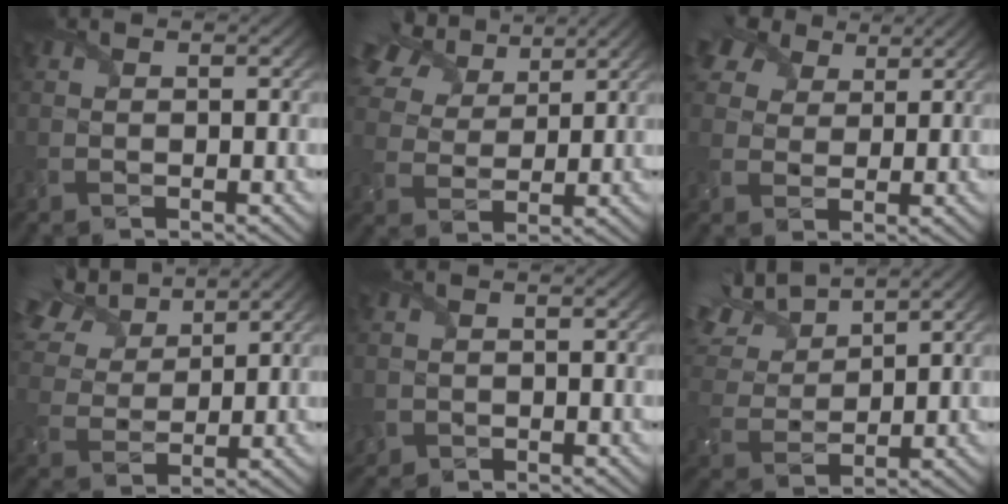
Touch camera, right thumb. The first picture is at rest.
{"total": 9.9, "force": [6.6, 5.4, 5.0], "torque": [-0.141, 0.026, 0.115]}
{"total": 7.6, "force": [5.0, 4.8, 3.1], "torque": [-0.087, 0.017, 0.083]}
{"total": 11.4, "force": [7.8, 5.5, 6.2], "torque": [-0.192, 0.033, 0.139]}
{"total": 1.8, "force": [-0.7, 1.6, 0.3], "torque": [-0.010, -0.013, -0.017]}
{"total": 10.6, "force": [8.0, 3.8, 6.0], "torque": [-0.173, 0.029, 0.142]}